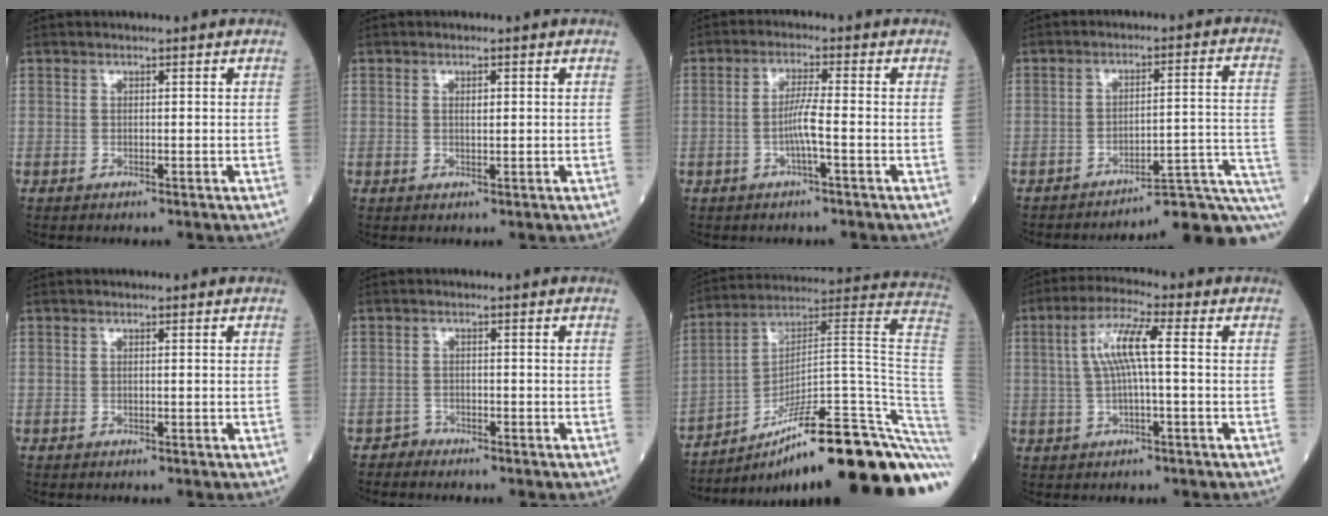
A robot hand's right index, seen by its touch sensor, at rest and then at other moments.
{"total": 1.2, "force": [0.3, 0.4, 1.1], "torque": [-0.020, 0.001, 0.004]}
{"total": 4.0, "force": [-1.1, -0.3, 3.8], "torque": [-0.078, 0.002, -0.023]}
{"total": 13.1, "force": [-11.8, -1.1, 5.5], "torque": [-0.020, 0.035, -0.152]}
{"total": 0.0}
{"total": 1.2, "force": [-1.0, 0.3, -0.6], "torque": [0.017, -0.001, -0.020]}
{"total": 30.2, "force": [-20.2, 2.1, 22.3], "torque": [-0.203, 0.025, -0.297]}
{"total": 7.1, "force": [0.8, 0.7, 7.0], "torque": [-0.142, 0.018, 0.015]}